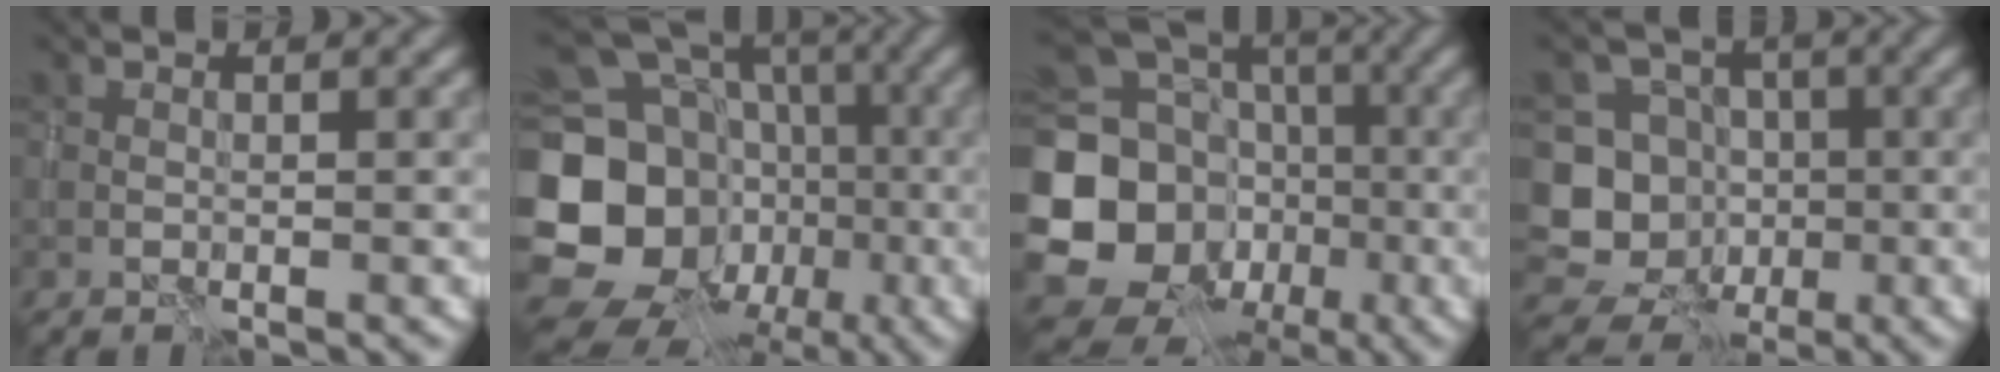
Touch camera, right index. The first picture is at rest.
{"total": 19.2, "force": [-4.1, 16.3, 9.3], "torque": [-0.197, -0.009, -0.083]}
{"total": 14.6, "force": [-2.1, 12.5, 7.1], "torque": [-0.175, -0.010, -0.038]}
{"total": 11.2, "force": [-3.3, 10.3, 2.8], "torque": [-0.053, 0.001, -0.068]}